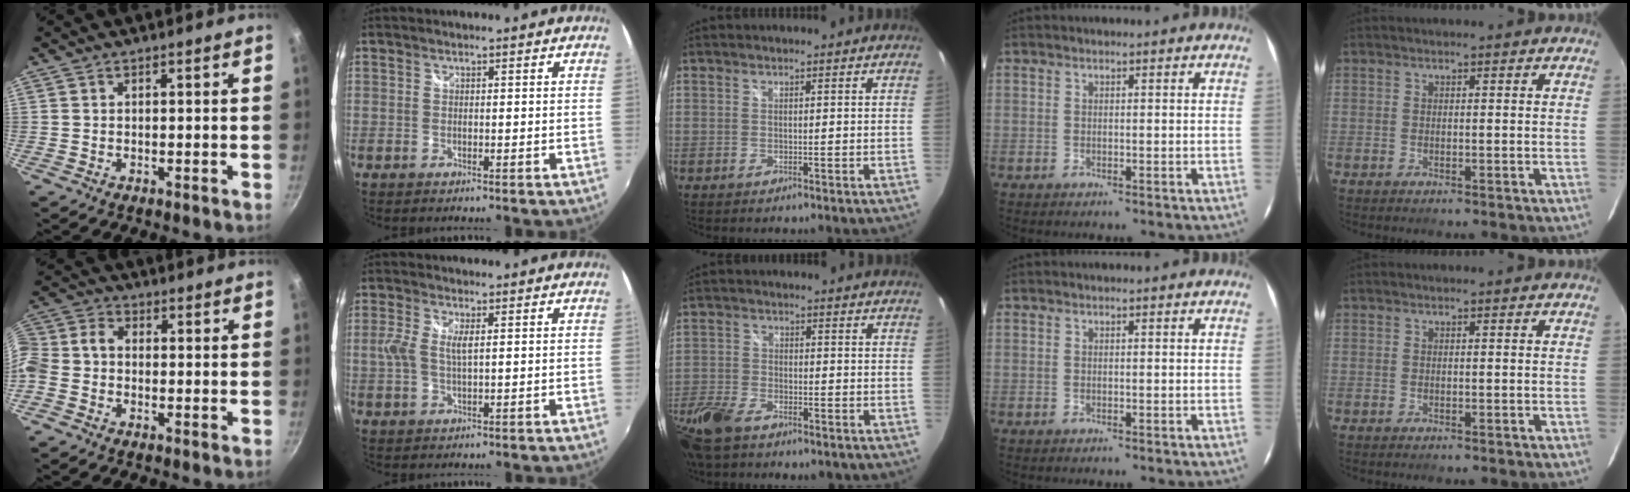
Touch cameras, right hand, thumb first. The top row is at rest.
{"thumb": {"total": 7.5, "force": [-2.4, 5.5, 4.5], "torque": [-0.101, 0.039, -0.065]}, "index": {"total": 4.6, "force": [0.7, 1.7, 4.2], "torque": [-0.092, 0.002, 0.011]}, "middle": {"total": 13.0, "force": [-8.8, 6.6, 7.0], "torque": [-0.192, -0.031, -0.173]}}